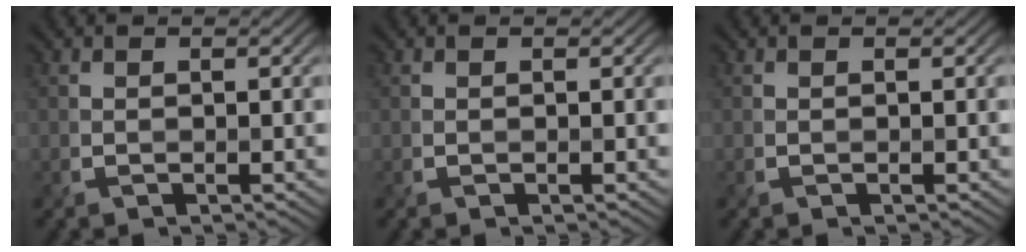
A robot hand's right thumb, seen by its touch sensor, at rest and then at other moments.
{"total": 0.0}
{"total": 0.0}